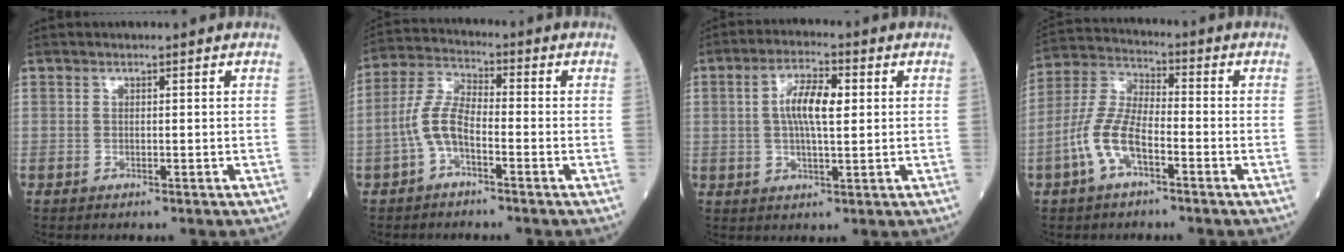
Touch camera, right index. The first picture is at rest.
{"total": 6.3, "force": [-2.2, 2.4, 5.4], "torque": [-0.123, 0.012, -0.047]}
{"total": 7.1, "force": [1.3, 1.9, 6.7], "torque": [-0.130, 0.013, 0.024]}
{"total": 8.9, "force": [-3.6, 3.5, 7.3], "torque": [-0.173, 0.012, -0.072]}